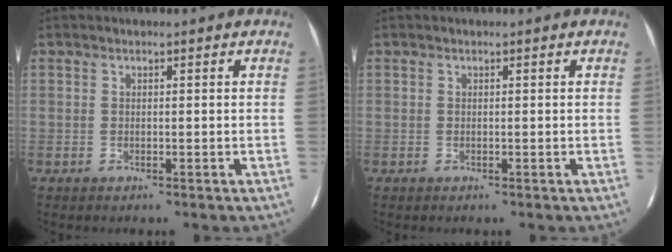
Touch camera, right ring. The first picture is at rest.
{"total": 0.0}